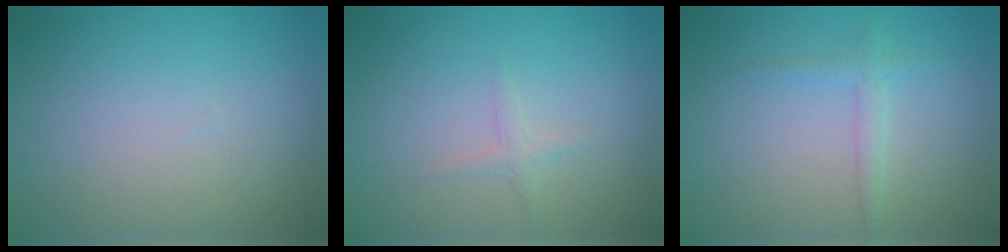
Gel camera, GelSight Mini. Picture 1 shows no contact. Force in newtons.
{"total": 0.8, "press": 0.8, "slide": 0.1}
{"total": 1.4, "press": 1.4, "slide": 0.0}